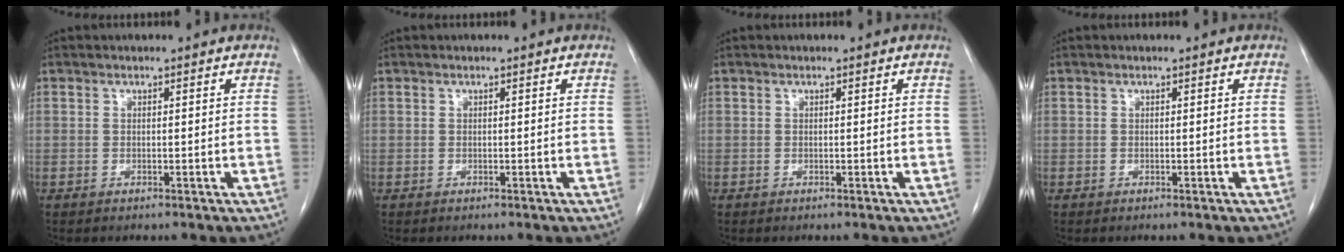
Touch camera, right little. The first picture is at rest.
{"total": 0.0}
{"total": 0.0}
{"total": 0.0}